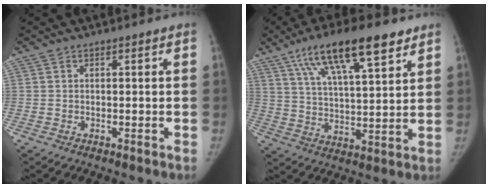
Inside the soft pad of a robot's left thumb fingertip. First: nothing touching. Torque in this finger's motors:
{"motor_torque": [0.52, -0.04, 1.33, -1.45, 0.13]}